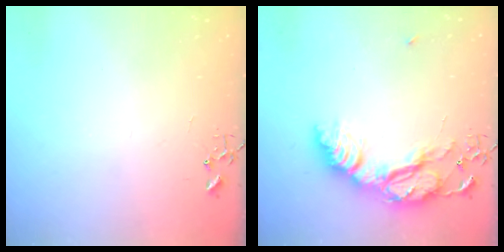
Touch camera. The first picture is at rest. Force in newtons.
{"total": 20.7, "press": 20.6, "slide": 1.8}